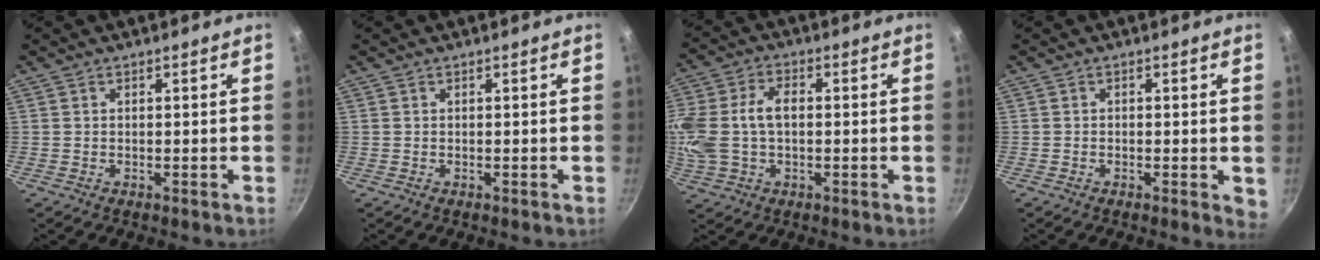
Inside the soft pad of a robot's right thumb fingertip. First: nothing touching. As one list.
[{"total": 0.0}, {"total": 13.9, "force": [0.3, 9.1, 10.6], "torque": [-0.230, 0.020, 0.001]}, {"total": 2.7, "force": [-0.5, 1.2, 2.3], "torque": [-0.025, -0.005, -0.009]}]